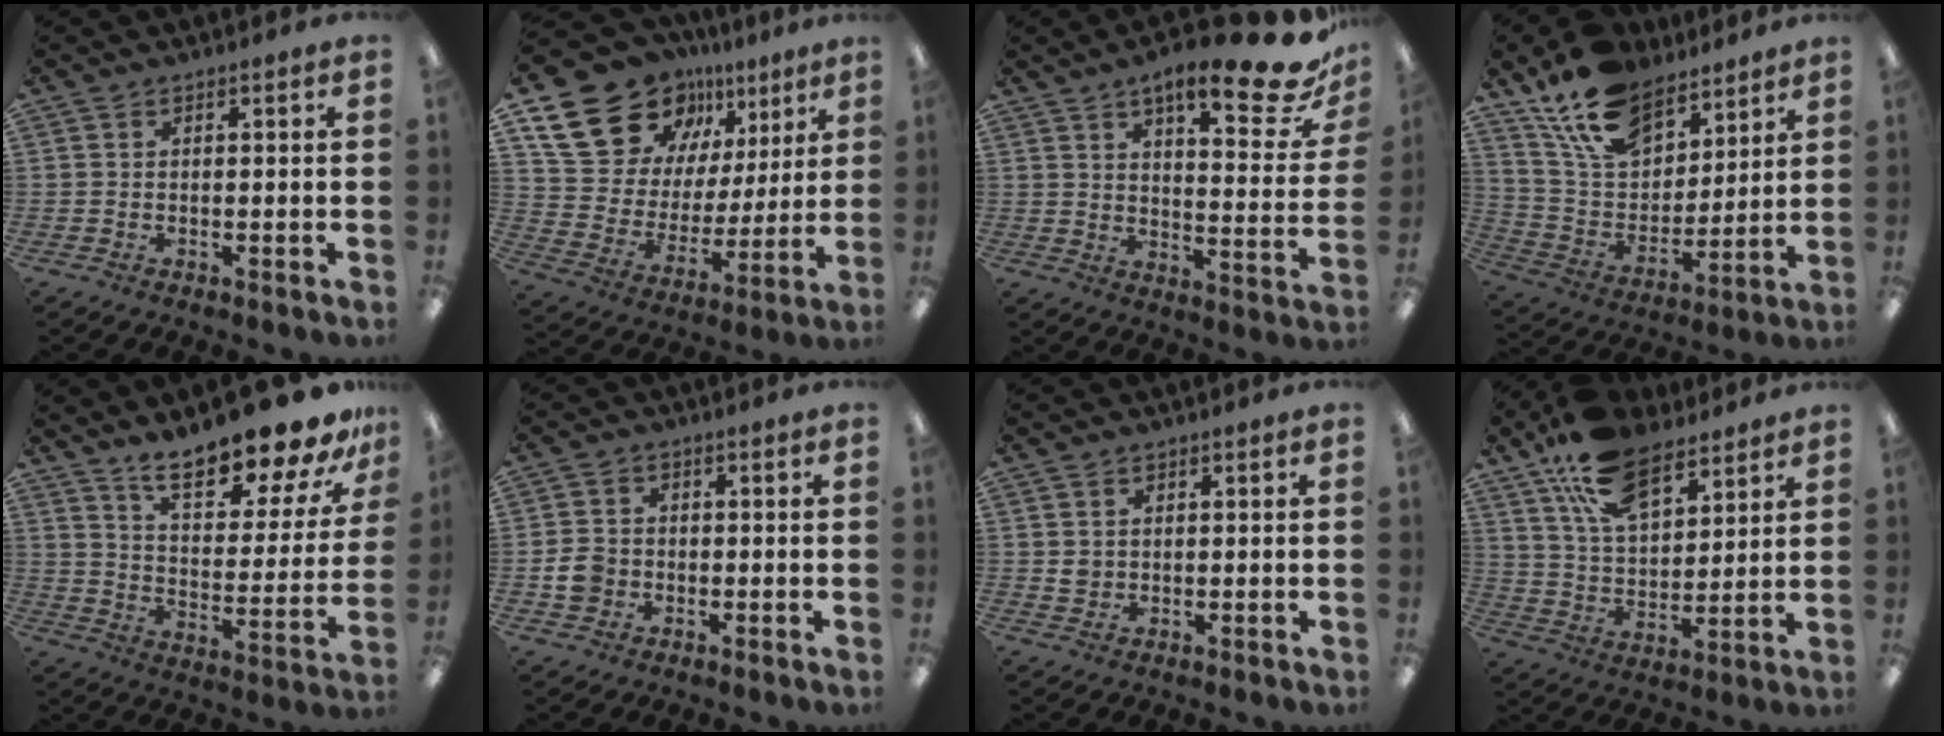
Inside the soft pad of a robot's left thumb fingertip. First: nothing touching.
{"total": 21.3, "force": [14.1, 13.4, 8.5], "torque": [-0.148, -0.083, 0.265]}
{"total": 18.6, "force": [12.2, 5.2, 13.0], "torque": [-0.177, -0.076, 0.190]}
{"total": 16.8, "force": [12.6, 9.0, 6.6], "torque": [-0.139, -0.069, 0.239]}
{"total": 19.2, "force": [16.4, 4.7, 8.7], "torque": [-0.140, -0.120, 0.279]}
{"total": 5.2, "force": [-1.1, 4.5, 2.4], "torque": [-0.038, 0.006, -0.019]}
{"total": 2.0, "force": [0.6, 1.8, 0.4], "torque": [-0.003, 0.000, 0.008]}
{"total": 17.2, "force": [11.2, 8.8, 9.7], "torque": [-0.180, -0.043, 0.206]}